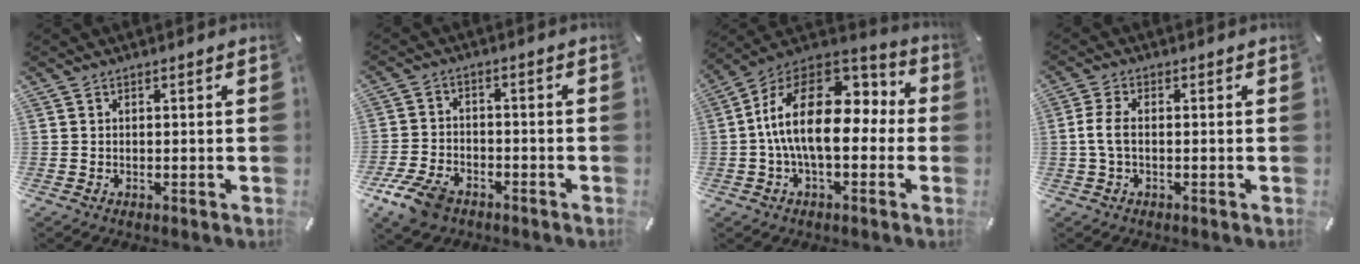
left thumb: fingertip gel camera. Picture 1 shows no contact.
{"total": 8.3, "force": [-5.2, 4.8, 4.1], "torque": [-0.095, 0.022, -0.100]}
{"total": 20.2, "force": [0.9, 11.1, 16.9], "torque": [-0.307, 0.003, 0.020]}
{"total": 4.2, "force": [-0.5, 1.9, 3.8], "torque": [-0.087, -0.002, -0.014]}